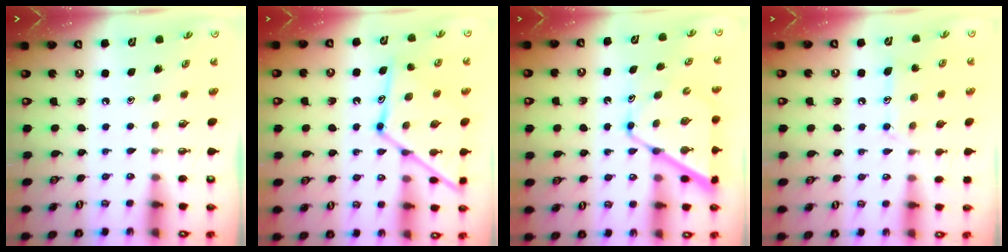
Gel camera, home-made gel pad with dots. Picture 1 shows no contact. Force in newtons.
{"total": 17.0, "press": 16.9, "slide": 1.5}
{"total": 12.5, "press": 12.4, "slide": 1.0}
{"total": 11.2, "press": 11.2, "slide": 0.8}